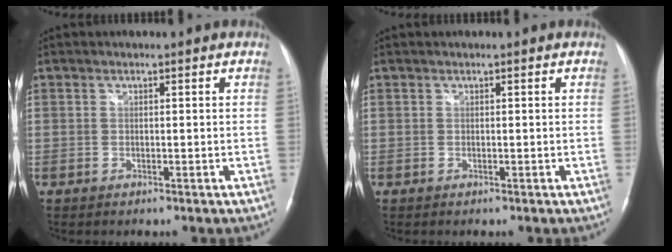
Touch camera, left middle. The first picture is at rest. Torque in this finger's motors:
{"motor_torque": [-0.02, -0.02, 0.02, 0.00]}